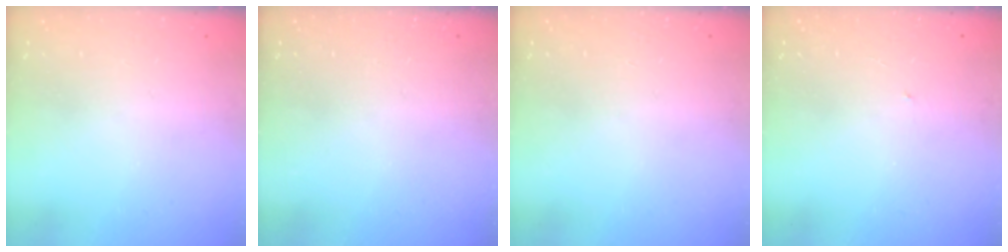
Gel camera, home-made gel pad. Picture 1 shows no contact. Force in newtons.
{"total": 0.0}
{"total": 0.0}
{"total": 0.6, "press": 0.6, "slide": 0.1}